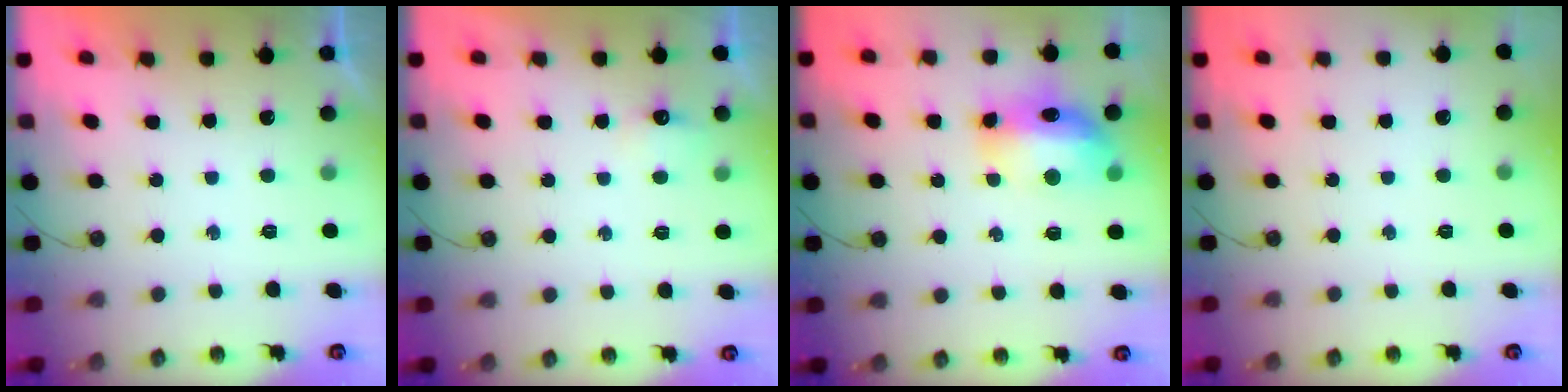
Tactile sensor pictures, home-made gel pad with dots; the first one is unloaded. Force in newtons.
{"total": 3.9, "press": 3.8, "slide": 0.6}
{"total": 13.3, "press": 13.3, "slide": 1.2}
{"total": 0.0}